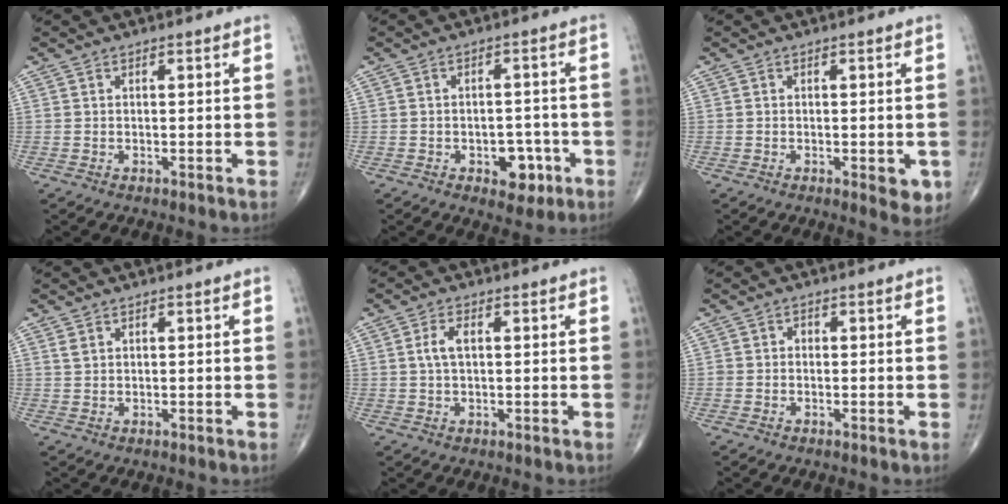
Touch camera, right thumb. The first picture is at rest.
{"total": 6.2, "force": [-2.5, 4.0, 4.0], "torque": [-0.018, 0.020, -0.026]}
{"total": 4.0, "force": [-1.1, 1.6, 3.5], "torque": [-0.028, -0.005, -0.010]}
{"total": 1.2, "force": [0.7, 0.7, 0.6], "torque": [-0.008, 0.003, 0.014]}
{"total": 3.4, "force": [0.6, 1.6, 2.9], "torque": [-0.066, 0.007, 0.010]}
{"total": 1.1, "force": [-0.1, 0.9, 0.5], "torque": [0.001, 0.004, -0.006]}